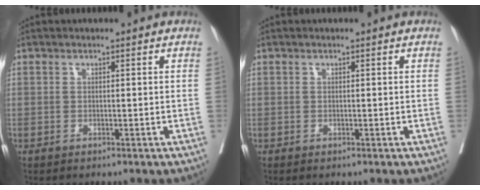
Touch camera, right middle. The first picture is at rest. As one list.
[{"total": 0.0}]